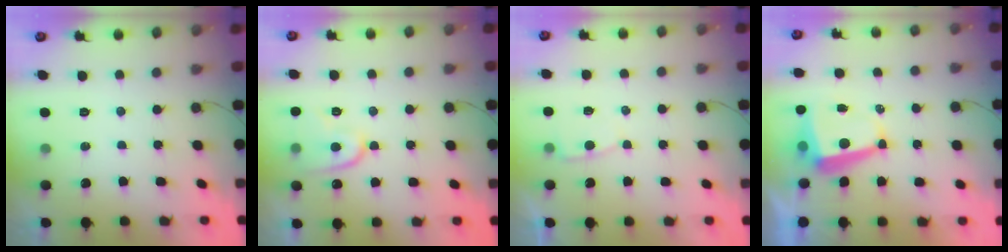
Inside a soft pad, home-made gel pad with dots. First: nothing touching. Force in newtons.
{"total": 12.0, "press": 11.9, "slide": 0.9}
{"total": 3.8, "press": 3.7, "slide": 0.4}
{"total": 5.3, "press": 5.2, "slide": 0.7}